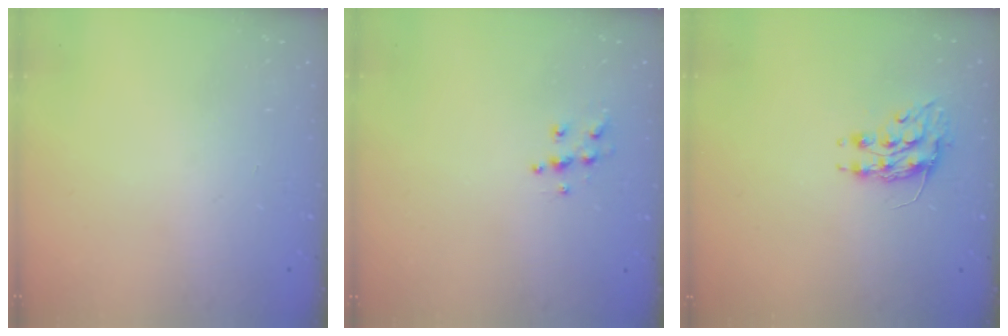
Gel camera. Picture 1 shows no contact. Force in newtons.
{"total": 6.4, "press": 6.4, "slide": 0.6}
{"total": 8.1, "press": 8.1, "slide": 0.7}